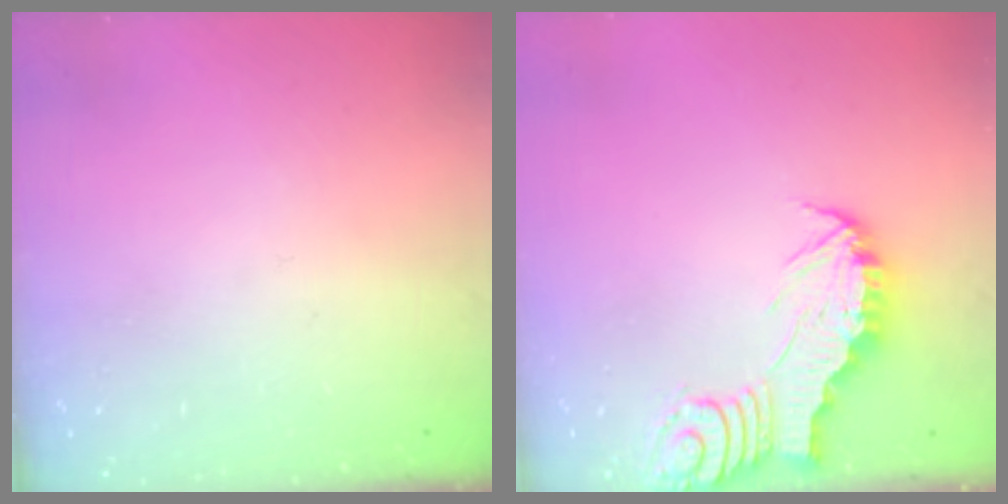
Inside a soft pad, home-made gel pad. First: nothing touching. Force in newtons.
{"total": 2.9, "press": 2.9, "slide": 0.3}